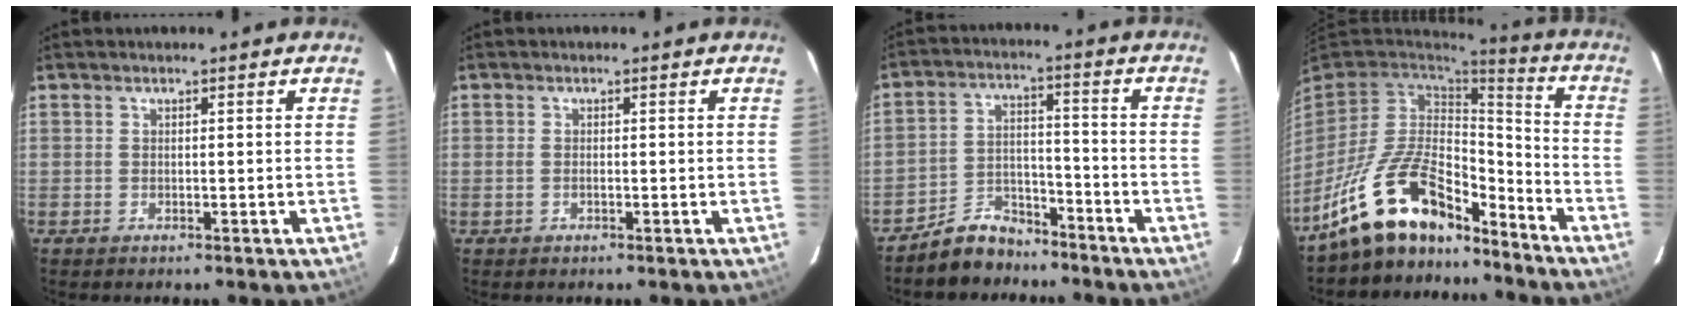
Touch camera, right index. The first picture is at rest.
{"total": 1.0, "force": [-0.3, 0.5, 0.8], "torque": [-0.018, -0.001, -0.007]}
{"total": 8.0, "force": [-6.8, 4.0, 1.3], "torque": [-0.041, 0.028, -0.111]}
{"total": 18.1, "force": [-13.7, 7.7, 8.9], "torque": [-0.196, 0.012, -0.234]}